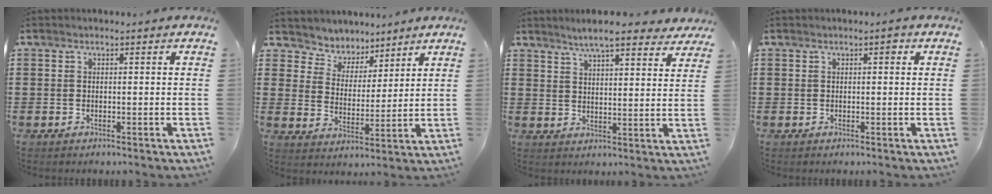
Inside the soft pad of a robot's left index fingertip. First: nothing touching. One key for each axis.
{"total": 5.0, "fx": 4.3, "fy": 2.5, "fz": -0.8, "tx": -0.021, "ty": -0.028, "tz": 0.075}
{"total": 6.9, "fx": 6.0, "fy": 0.7, "fz": 3.2, "tx": -0.072, "ty": -0.016, "tz": 0.107}
{"total": 1.1, "fx": 0.4, "fy": 0.4, "fz": 1.0, "tx": -0.011, "ty": 0.002, "tz": 0.003}